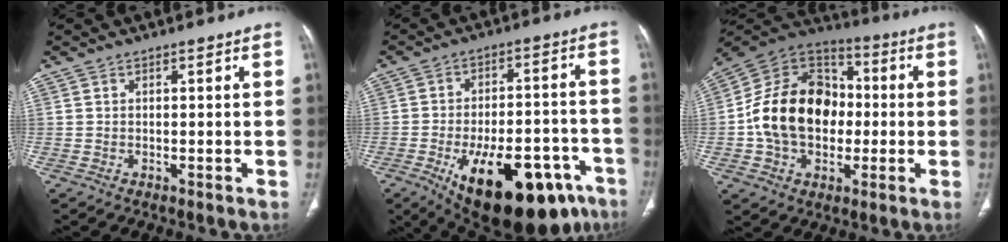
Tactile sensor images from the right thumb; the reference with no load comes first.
{"total": 25.3, "force": [-12.3, 11.7, 18.7], "torque": [-0.223, 0.045, -0.165]}
{"total": 20.3, "force": [-1.1, 15.0, 13.7], "torque": [-0.203, 0.032, -0.021]}